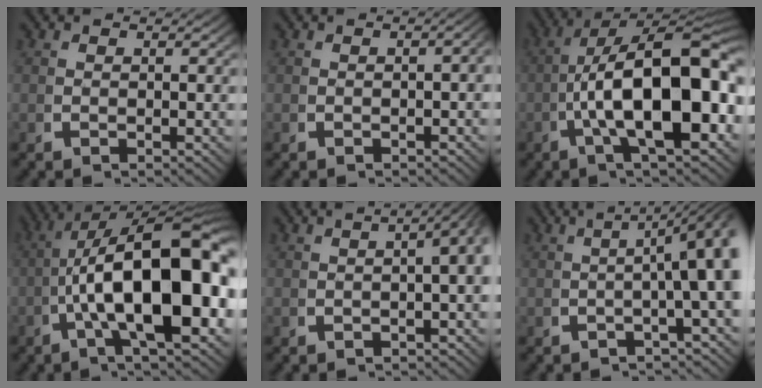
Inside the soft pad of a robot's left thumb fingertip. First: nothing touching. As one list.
[{"total": 1.7, "force": [-0.8, 0.7, 1.3], "torque": [-0.018, 0.003, -0.009]}, {"total": 16.4, "force": [-1.3, 8.4, 14.0], "torque": [-0.229, -0.043, -0.006]}, {"total": 19.5, "force": [-0.8, 9.8, 16.8], "torque": [-0.258, -0.046, 0.004]}, {"total": 6.6, "force": [0.9, 3.6, 5.5], "torque": [-0.054, 0.032, -0.001]}, {"total": 8.4, "force": [0.8, 3.6, 7.5], "torque": [-0.097, 0.017, 0.000]}]